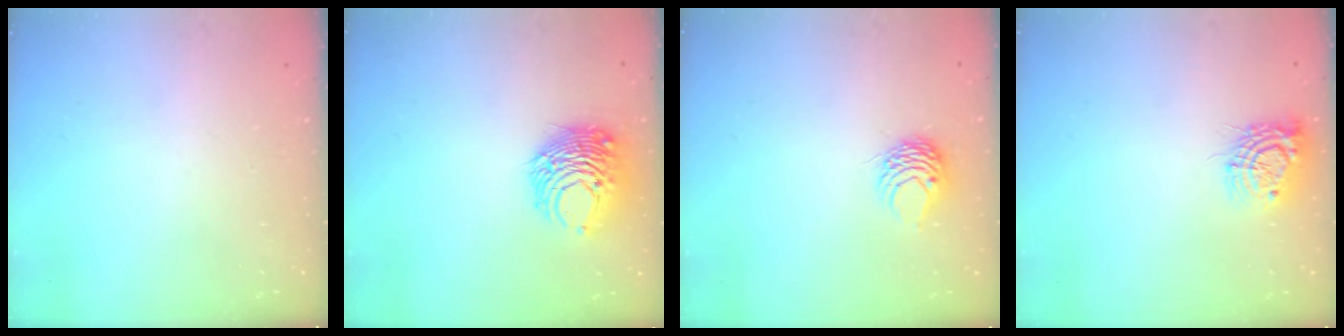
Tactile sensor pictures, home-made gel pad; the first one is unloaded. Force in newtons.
{"total": 10.2, "press": 10.2, "slide": 0.7}
{"total": 5.4, "press": 5.4, "slide": 0.5}
{"total": 10.7, "press": 10.7, "slide": 0.7}